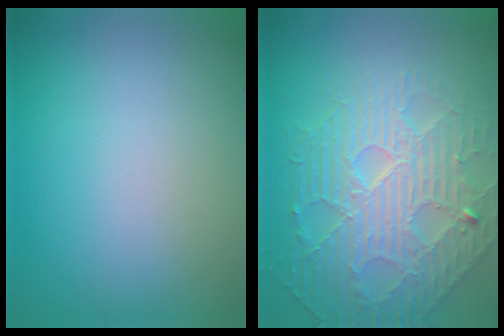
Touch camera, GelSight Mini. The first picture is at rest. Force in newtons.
{"total": 5.0, "press": 4.8, "slide": 1.5}